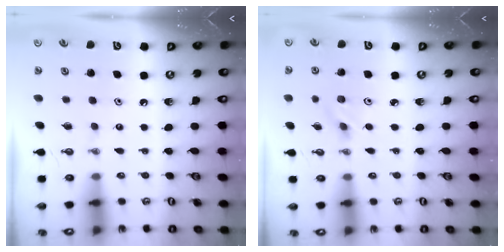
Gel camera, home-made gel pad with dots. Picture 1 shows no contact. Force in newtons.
{"total": 2.9, "press": 2.6, "slide": 1.4}